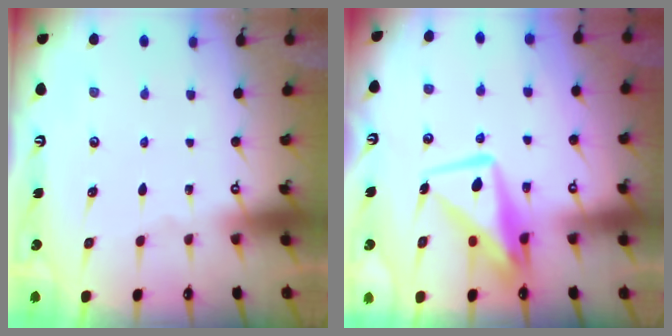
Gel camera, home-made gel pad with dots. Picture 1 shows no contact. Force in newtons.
{"total": 9.5, "press": 9.5, "slide": 0.9}